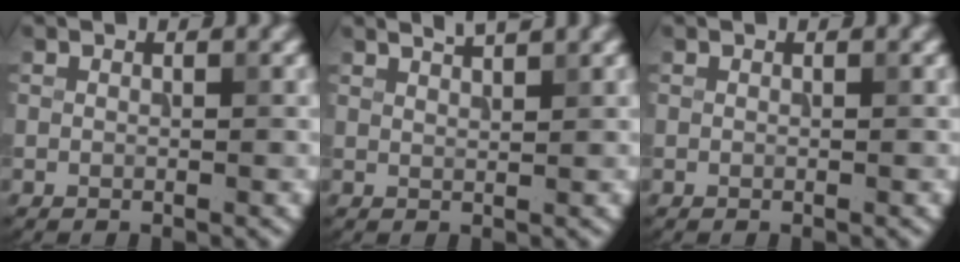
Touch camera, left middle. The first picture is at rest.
{"total": 2.4, "force": [1.9, 0.6, 1.3], "torque": [-0.002, 0.008, 0.011]}
{"total": 0.0}